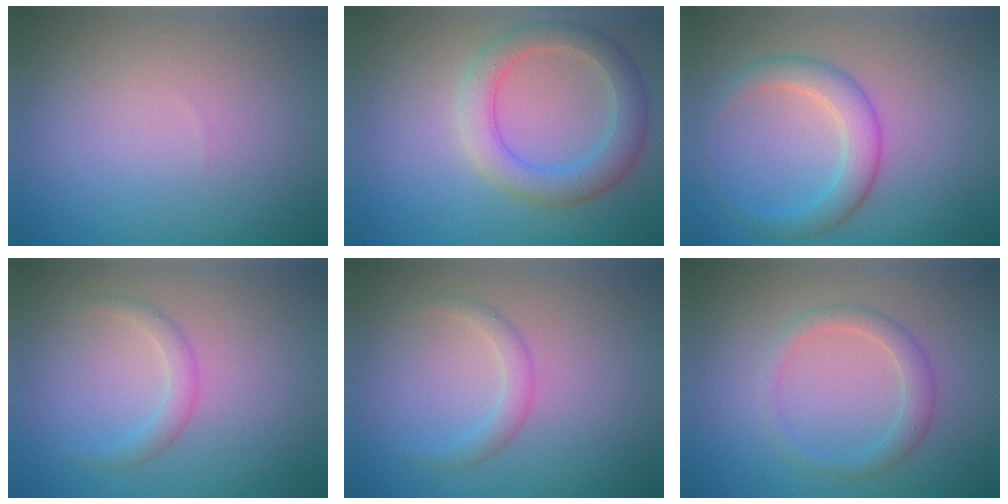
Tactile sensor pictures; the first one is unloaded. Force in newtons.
{"total": 4.0, "press": 4.0, "slide": 0.2}
{"total": 2.6, "press": 2.6, "slide": 0.2}
{"total": 1.5, "press": 1.5, "slide": 0.1}
{"total": 1.5, "press": 1.5, "slide": 0.1}
{"total": 2.0, "press": 2.0, "slide": 0.1}